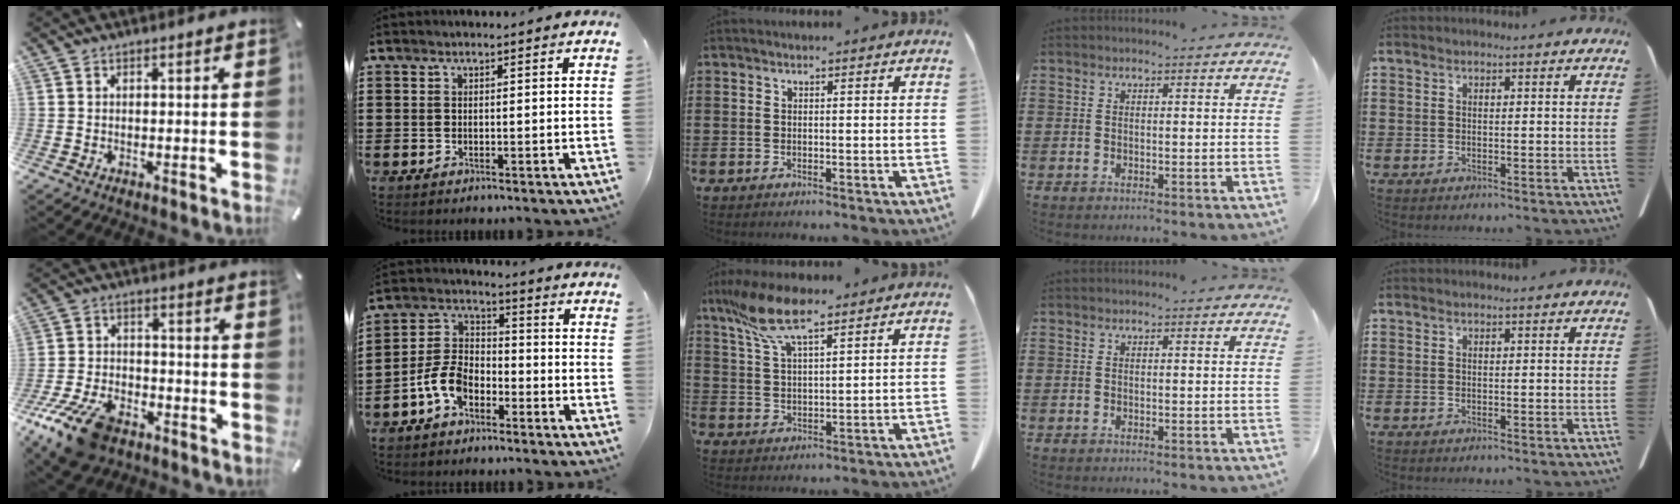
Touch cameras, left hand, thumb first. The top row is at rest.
{"thumb": {"total": 14.0, "force": [-9.4, 6.9, 7.8], "torque": [-0.150, 0.048, -0.166]}, "index": {"total": 7.2, "force": [-4.1, 4.1, 4.2], "torque": [-0.115, 0.006, -0.087]}, "middle": {"total": 9.4, "force": [6.8, 2.3, 6.1], "torque": [-0.143, -0.015, 0.123]}}